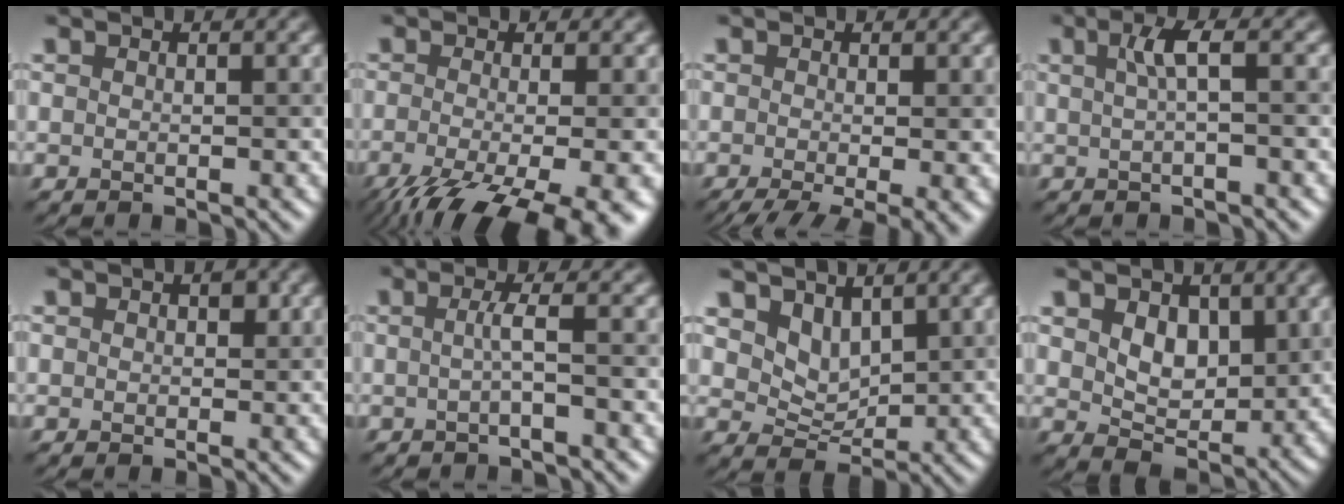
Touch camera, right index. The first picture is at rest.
{"total": 11.6, "force": [-5.9, 4.0, 9.1], "torque": [-0.149, -0.032, -0.082]}
{"total": 6.7, "force": [-2.9, 2.0, 5.7], "torque": [-0.086, -0.013, -0.038]}
{"total": 2.1, "force": [0.5, 0.4, 2.0], "torque": [-0.044, 0.008, 0.010]}
{"total": 0.8, "force": [0.5, 0.6, 0.1], "torque": [-0.006, 0.000, 0.009]}
{"total": 1.4, "force": [-0.2, 0.2, 1.4], "torque": [-0.033, -0.003, -0.005]}
{"total": 3.0, "force": [2.2, 1.9, 0.8], "torque": [-0.037, -0.018, 0.045]}
{"total": 4.4, "force": [1.6, 3.1, 2.7], "torque": [-0.061, -0.014, 0.036]}